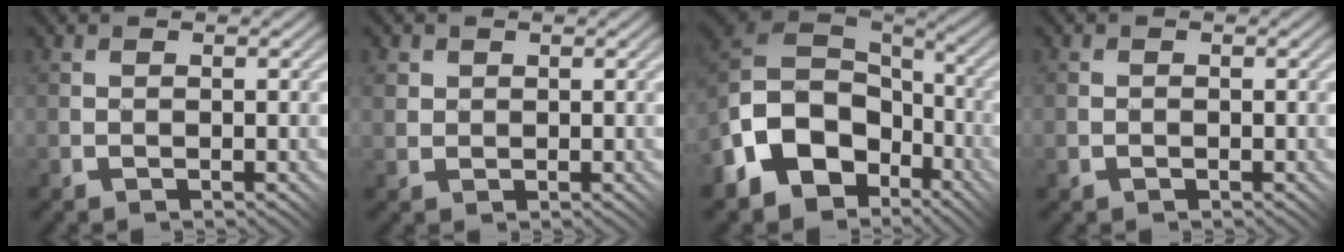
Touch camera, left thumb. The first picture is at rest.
{"total": 2.1, "force": [1.0, 1.8, 0.5], "torque": [-0.026, 0.007, 0.023]}
{"total": 14.5, "force": [-6.2, 10.7, 7.6], "torque": [-0.197, -0.020, -0.110]}
{"total": 0.8, "force": [-0.4, 0.6, 0.2], "torque": [0.000, 0.003, -0.006]}